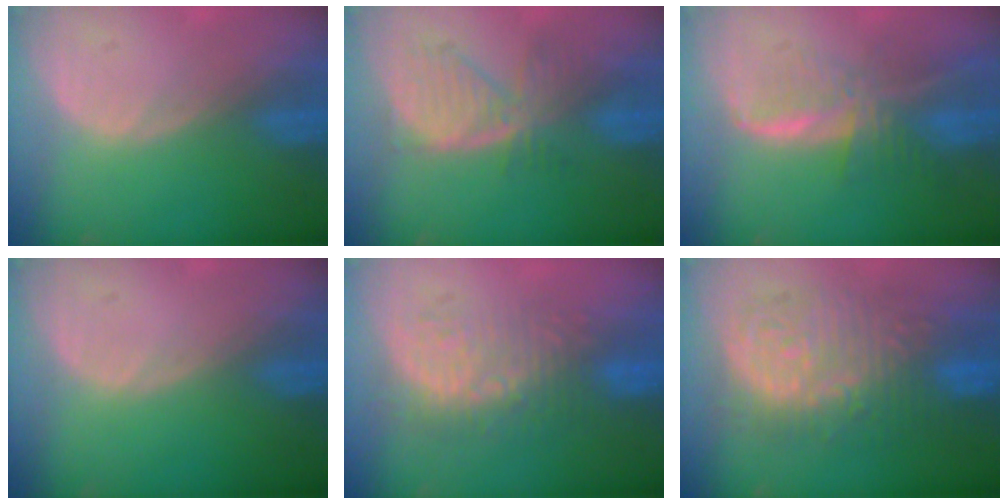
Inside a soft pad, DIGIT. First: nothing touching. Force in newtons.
{"total": 7.7, "press": 6.8, "slide": 3.4}
{"total": 8.1, "press": 6.8, "slide": 4.4}
{"total": 0.0}
{"total": 9.2, "press": 8.5, "slide": 3.6}
{"total": 13.4, "press": 13.3, "slide": 1.4}